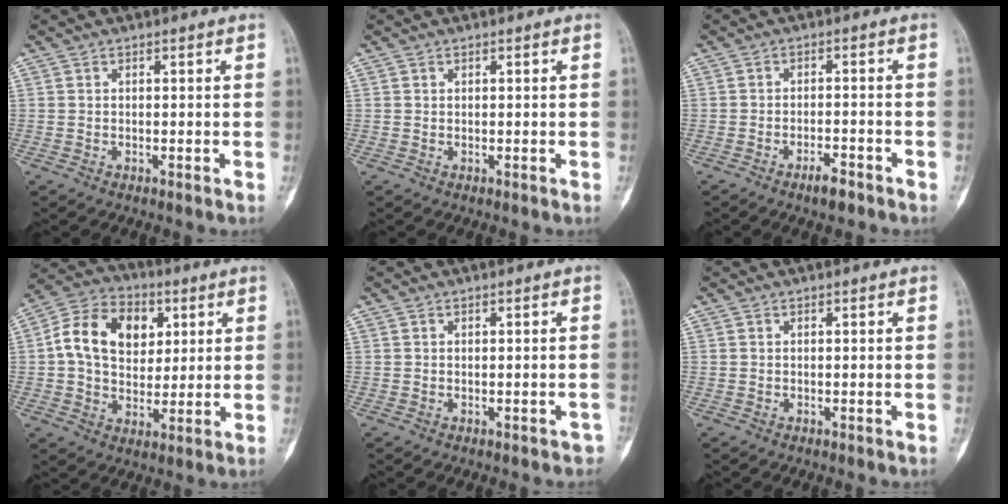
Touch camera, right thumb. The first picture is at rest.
{"total": 0.0}
{"total": 3.6, "force": [-2.5, 1.1, 2.3], "torque": [-0.040, 0.013, -0.042]}
{"total": 15.0, "force": [3.4, 11.0, 9.6], "torque": [-0.138, 0.007, 0.050]}
{"total": 0.7, "force": [-0.4, 0.6, 0.3], "torque": [0.001, 0.010, -0.003]}
{"total": 0.0}